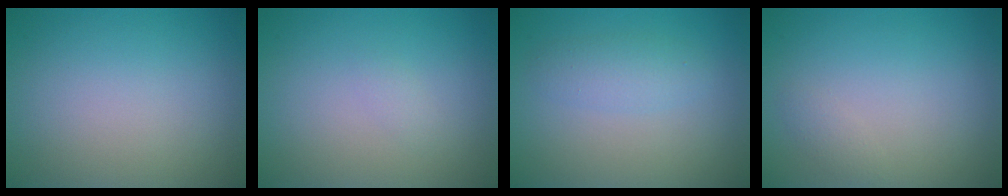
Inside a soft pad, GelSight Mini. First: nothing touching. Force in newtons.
{"total": 0.6, "press": 0.6, "slide": 0.1}
{"total": 1.0, "press": 1.0, "slide": 0.0}
{"total": 0.7, "press": 0.7, "slide": 0.0}